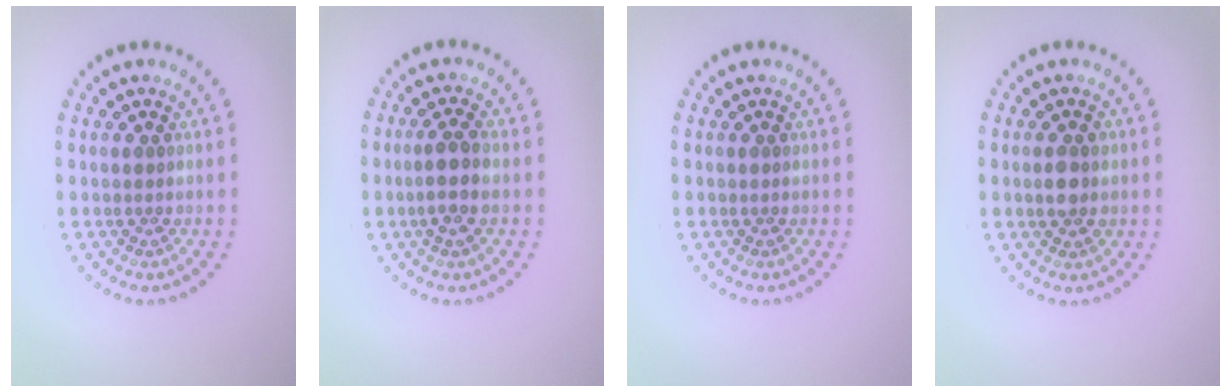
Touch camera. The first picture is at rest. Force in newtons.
{"total": 2.5, "press": 2.3, "slide": 0.9}
{"total": 0.0}
{"total": 2.1, "press": 2.1, "slide": 0.2}